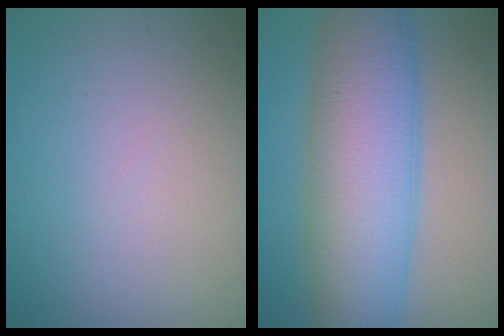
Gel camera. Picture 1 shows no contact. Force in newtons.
{"total": 11.7, "press": 11.7, "slide": 0.1}